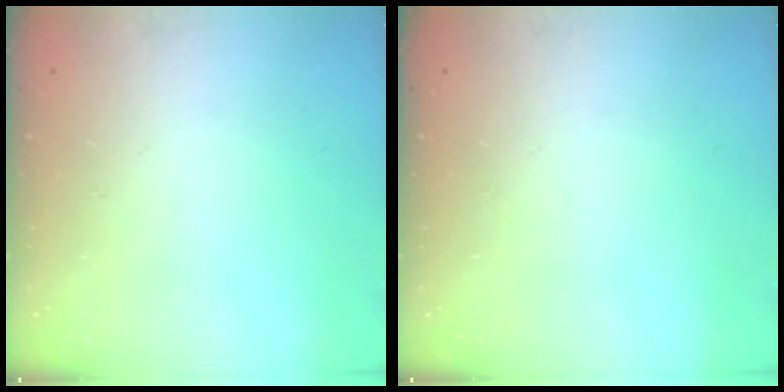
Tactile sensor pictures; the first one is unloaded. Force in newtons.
{"total": 0.0}